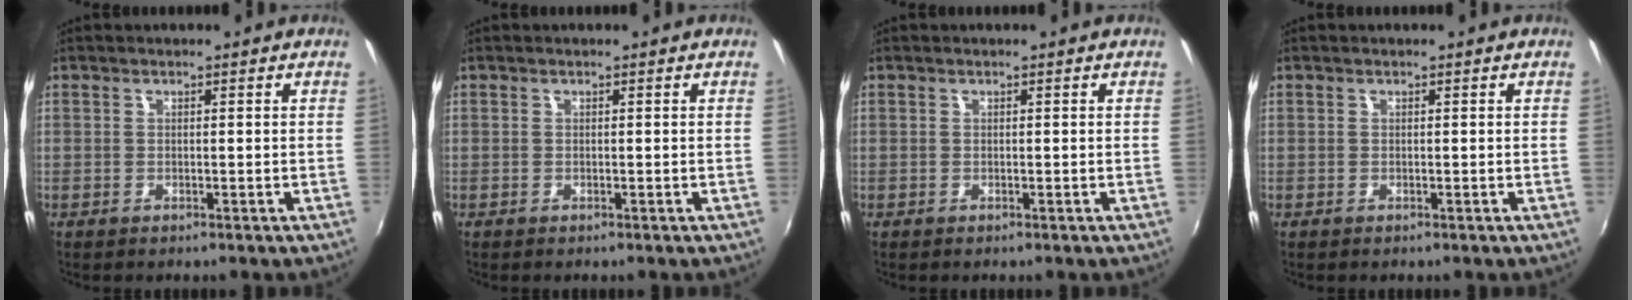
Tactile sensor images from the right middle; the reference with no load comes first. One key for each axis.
{"total": 0.0}
{"total": 0.0}
{"total": 0.0}